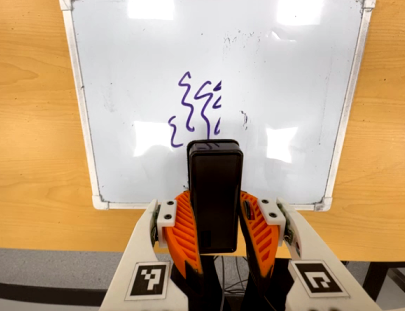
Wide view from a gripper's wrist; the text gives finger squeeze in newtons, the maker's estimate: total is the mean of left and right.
{"total": 8.6, "left": 7.0, "right": 10.2}